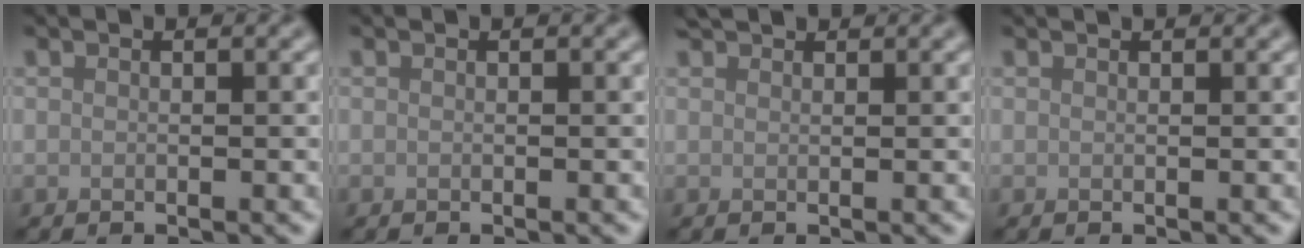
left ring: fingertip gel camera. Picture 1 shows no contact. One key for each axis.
{"total": 0.0}
{"total": 1.4, "fx": 1.4, "fy": 0.1, "fz": 0.2, "tx": -0.007, "ty": 0.003, "tz": 0.024}
{"total": 0.9, "fx": 0.8, "fy": 0.1, "fz": 0.2, "tx": -0.009, "ty": -0.004, "tz": 0.005}